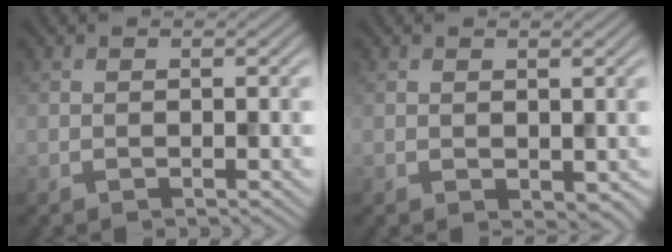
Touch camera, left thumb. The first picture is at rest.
{"total": 1.2, "force": [0.3, 0.8, 0.8], "torque": [-0.013, -0.006, 0.011]}